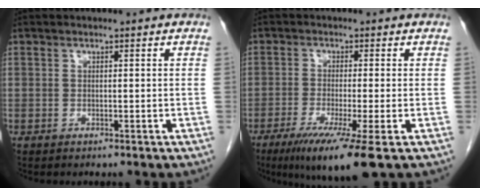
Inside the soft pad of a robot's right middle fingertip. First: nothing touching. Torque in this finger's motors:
{"motor_torque": [1.41, -0.73, 0.48, 0.15]}